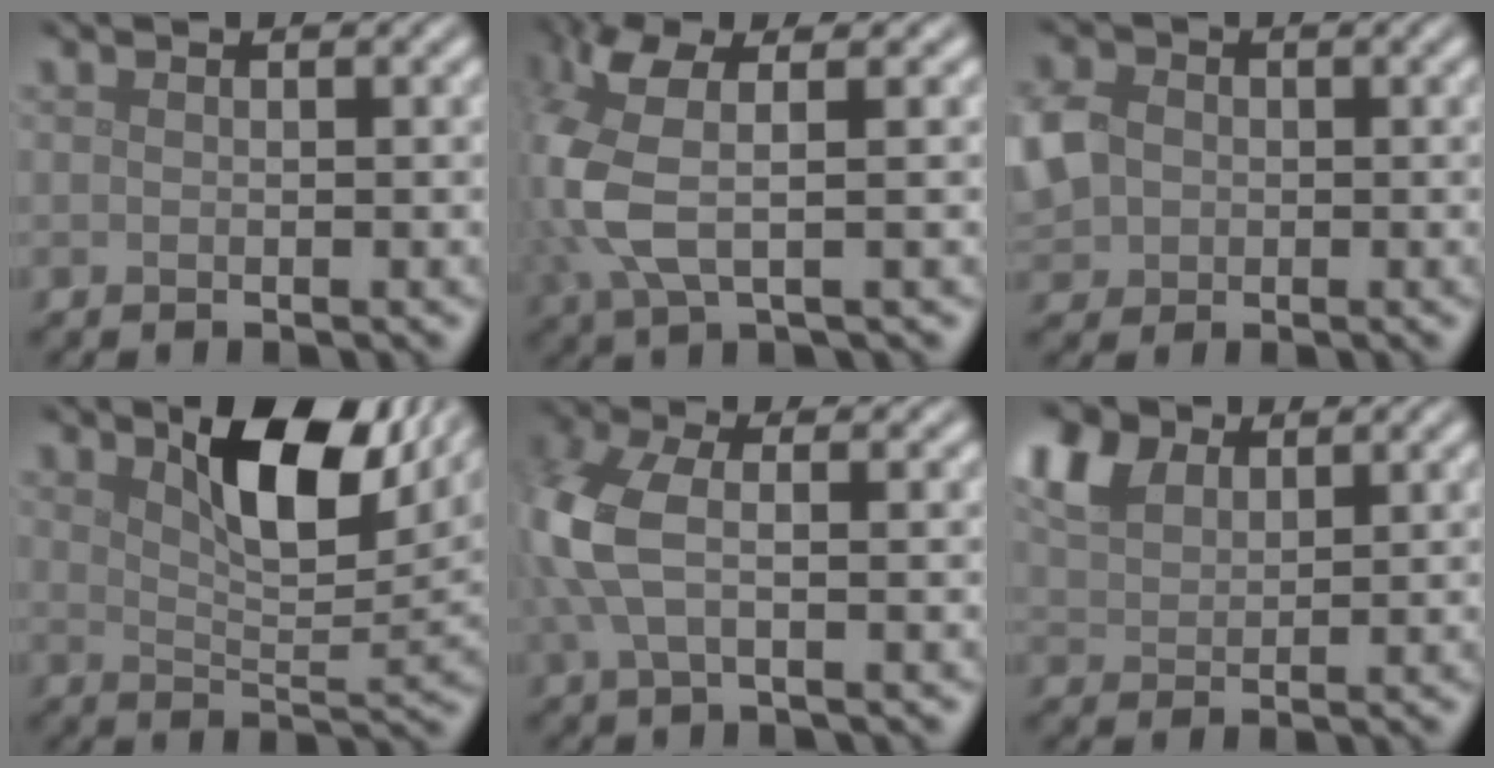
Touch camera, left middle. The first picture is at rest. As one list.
[{"total": 5.6, "force": [1.1, 2.0, 5.1], "torque": [-0.131, 0.004, 0.022]}, {"total": 5.6, "force": [-0.1, 4.8, 3.0], "torque": [-0.093, 0.004, -0.004]}, {"total": 8.7, "force": [4.3, 3.6, 6.6], "torque": [-0.104, 0.002, 0.071]}, {"total": 6.1, "force": [0.4, 3.0, 5.3], "torque": [-0.141, 0.005, 0.002]}, {"total": 6.2, "force": [4.0, 3.5, 3.3], "torque": [-0.098, 0.022, 0.070]}]